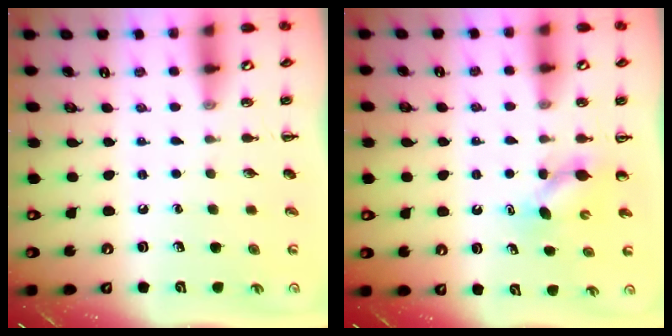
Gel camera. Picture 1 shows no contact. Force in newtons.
{"total": 4.2, "press": 4.2, "slide": 0.3}